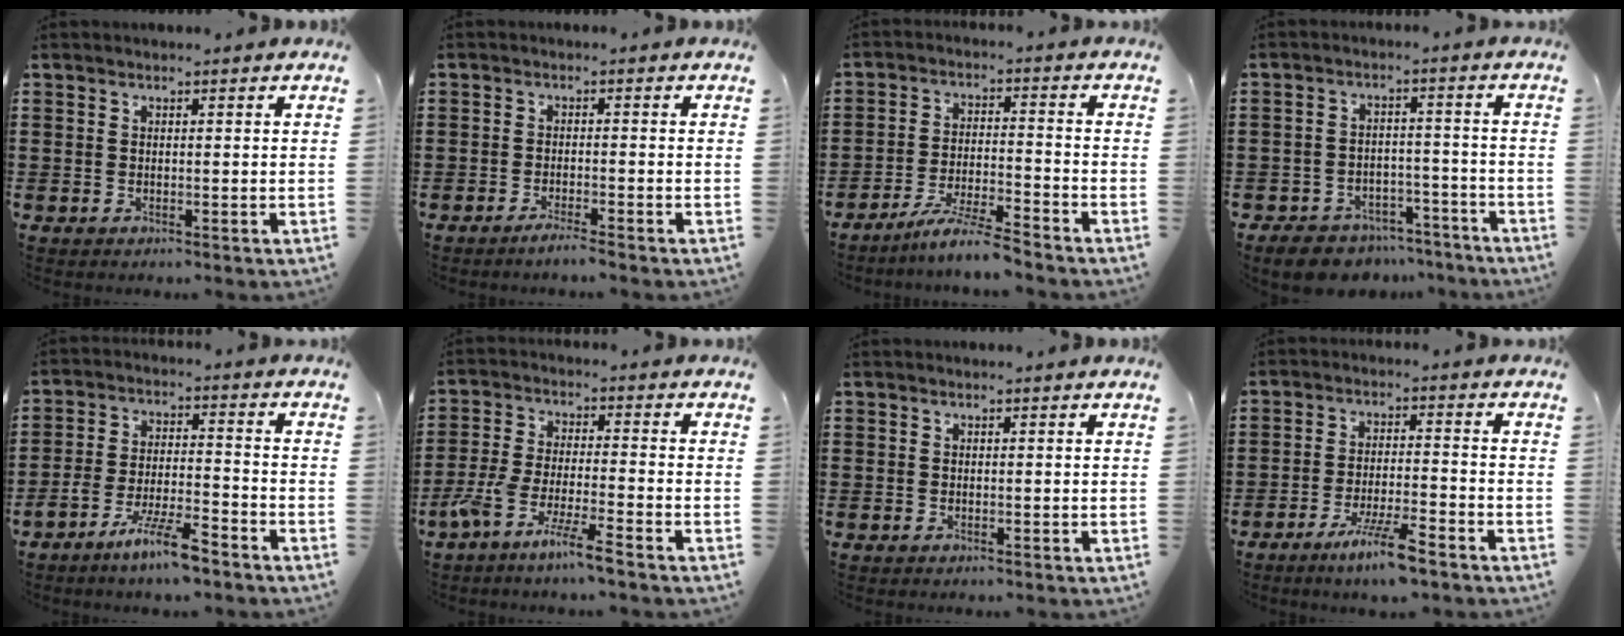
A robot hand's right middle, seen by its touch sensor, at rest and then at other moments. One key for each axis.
{"total": 1.9, "fx": -1.6, "fy": -0.3, "fz": 1.0, "tx": -0.014, "ty": -0.001, "tz": -0.029}
{"total": 6.3, "fx": -5.7, "fy": -0.4, "fz": 2.7, "tx": -0.054, "ty": -0.011, "tz": -0.108}
{"total": 5.8, "fx": -5.5, "fy": 1.4, "fz": 0.8, "tx": -0.015, "ty": 0.017, "tz": -0.111}
{"total": 7.5, "fx": -5.9, "fy": 0.9, "fz": 4.5, "tx": -0.096, "ty": -0.003, "tz": -0.113}
{"total": 7.0, "fx": -5.6, "fy": -0.2, "fz": 4.2, "tx": -0.100, "ty": -0.018, "tz": -0.109}
{"total": 0.0}
{"total": 6.5, "fx": -4.6, "fy": 0.6, "fz": 4.6, "tx": -0.091, "ty": -0.008, "tz": -0.084}